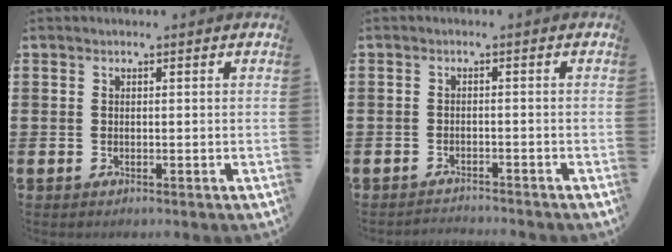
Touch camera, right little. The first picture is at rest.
{"total": 1.4, "force": [-1.4, -0.1, -0.2], "torque": [0.000, 0.004, -0.030]}